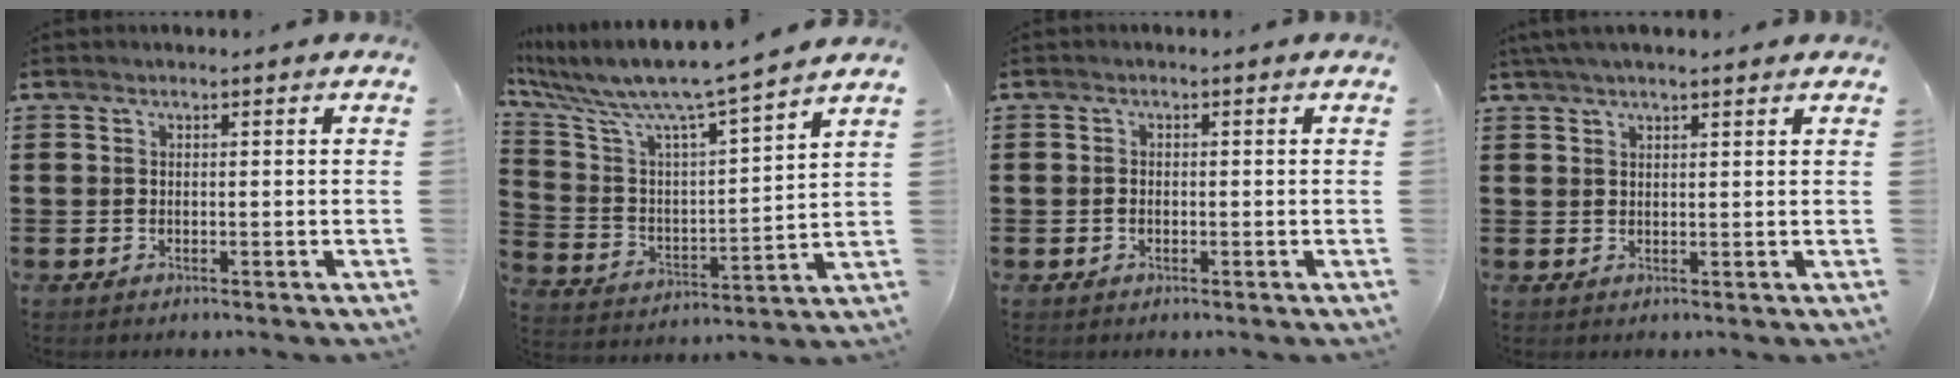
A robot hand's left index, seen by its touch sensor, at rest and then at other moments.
{"total": 8.4, "force": [7.3, -0.1, 4.1], "torque": [-0.115, -0.062, 0.116]}
{"total": 1.0, "force": [-0.3, 0.6, 0.7], "torque": [-0.015, 0.002, -0.006]}
{"total": 2.7, "force": [2.1, 0.5, 1.6], "torque": [-0.036, 0.006, 0.038]}